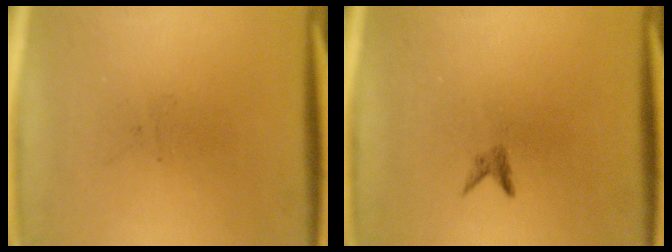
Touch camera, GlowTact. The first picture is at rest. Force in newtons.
{"total": 0.8}